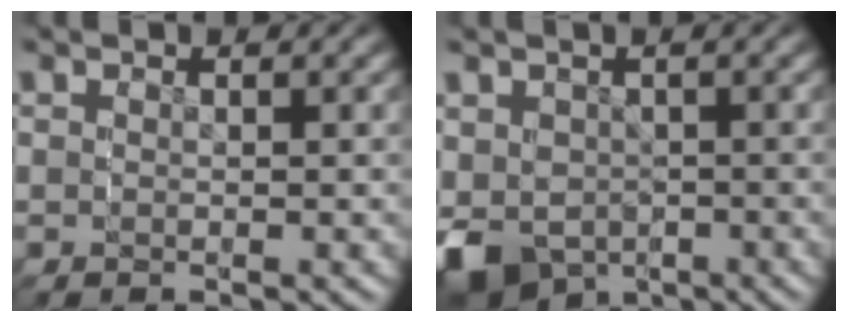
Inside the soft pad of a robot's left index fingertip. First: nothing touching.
{"total": 7.8, "force": [-3.5, 6.8, 1.8], "torque": [-0.064, -0.061, -0.033]}